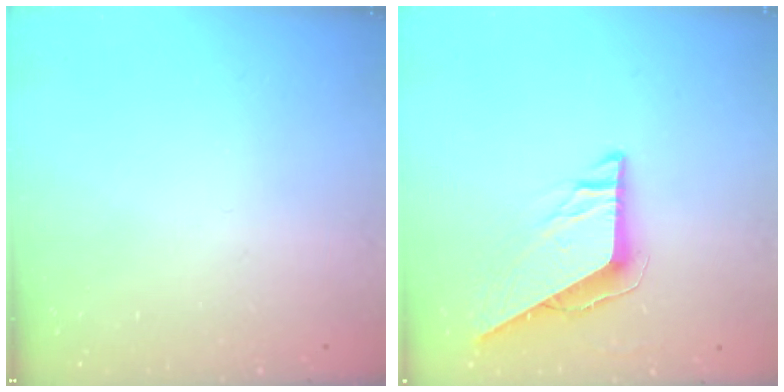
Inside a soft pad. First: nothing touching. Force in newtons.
{"total": 8.1, "press": 8.1, "slide": 0.3}